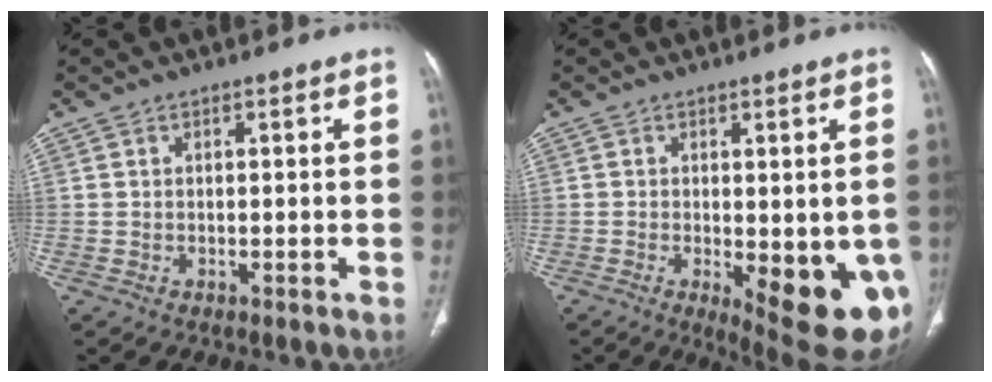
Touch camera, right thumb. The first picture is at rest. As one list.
[{"total": 14.1, "force": [-4.2, 5.1, 12.4], "torque": [-0.125, -0.016, -0.039]}]